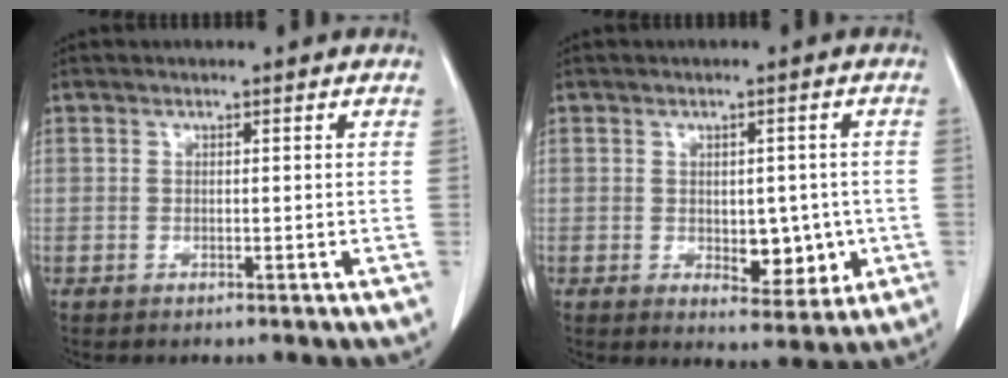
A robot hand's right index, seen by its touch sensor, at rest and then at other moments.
{"total": 6.2, "force": [-0.8, 3.5, 5.1], "torque": [-0.051, 0.001, 0.003]}